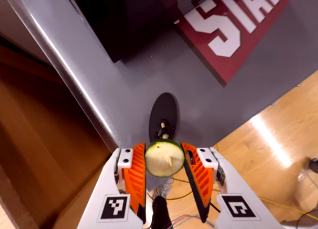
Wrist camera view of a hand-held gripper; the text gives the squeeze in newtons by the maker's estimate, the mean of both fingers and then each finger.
{"total": 9.2, "left": 9.6, "right": 8.7}